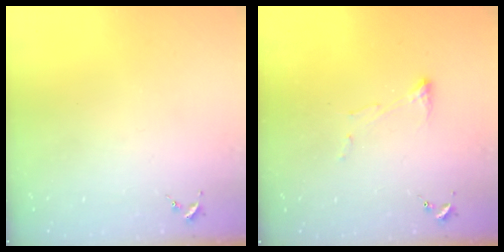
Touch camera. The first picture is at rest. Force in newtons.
{"total": 5.8, "press": 5.8, "slide": 0.3}